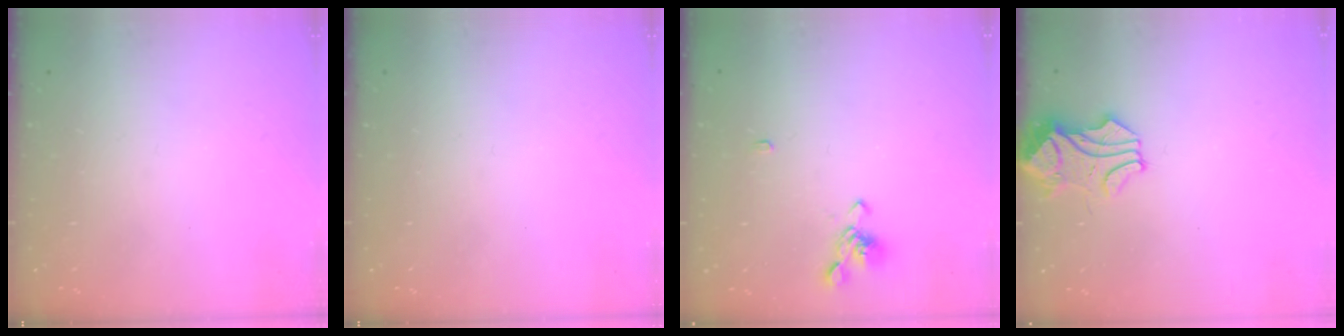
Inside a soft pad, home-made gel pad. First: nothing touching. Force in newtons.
{"total": 0.0}
{"total": 1.1, "press": 0.7, "slide": 0.9}
{"total": 1.6, "press": 1.4, "slide": 0.8}